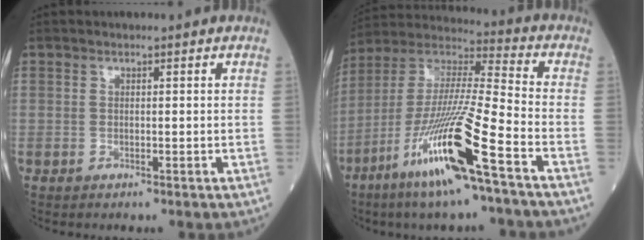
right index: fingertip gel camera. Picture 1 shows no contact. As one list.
[{"total": 18.5, "force": [-9.1, -0.1, 16.1], "torque": [-0.348, -0.040, -0.177]}]